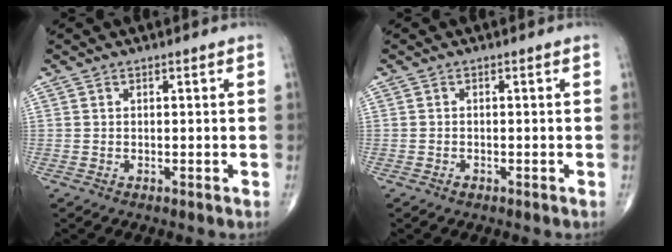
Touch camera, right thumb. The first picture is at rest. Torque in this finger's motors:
{"motor_torque": [-0.33, 0.10, -0.19, -0.09, 0.03]}